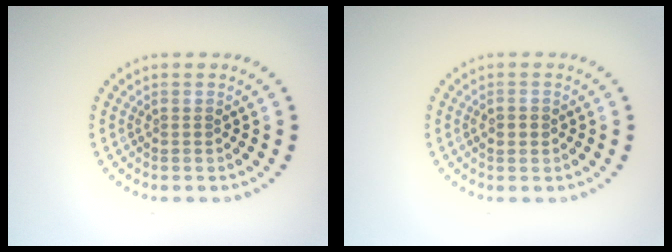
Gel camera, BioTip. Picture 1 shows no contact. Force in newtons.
{"total": 1.6, "press": 1.6, "slide": 0.1}